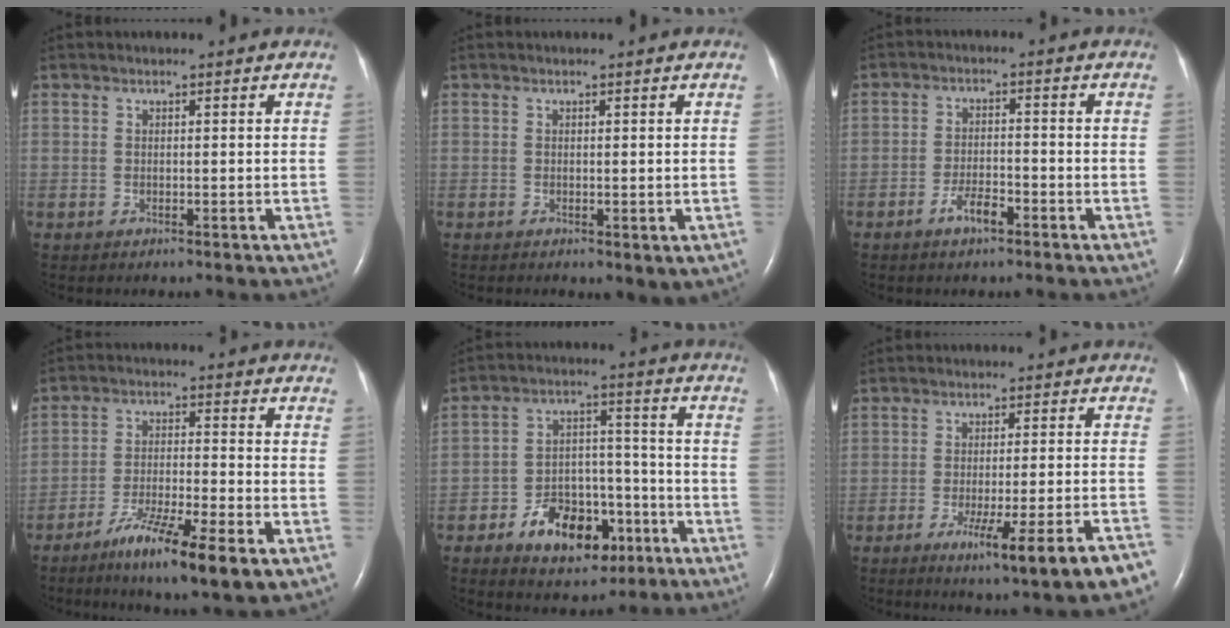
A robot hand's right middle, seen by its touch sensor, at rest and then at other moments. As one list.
[{"total": 1.8, "force": [-0.3, 1.0, 1.5], "torque": [-0.022, -0.004, 0.002]}, {"total": 3.8, "force": [-2.5, 1.2, 2.7], "torque": [-0.052, 0.003, -0.046]}, {"total": 11.7, "force": [-6.7, 1.0, 9.5], "torque": [-0.170, -0.024, -0.111]}, {"total": 11.9, "force": [-6.2, 6.8, 7.5], "torque": [-0.122, 0.022, -0.090]}, {"total": 12.2, "force": [-7.6, -0.4, 9.5], "torque": [-0.104, -0.014, -0.099]}]